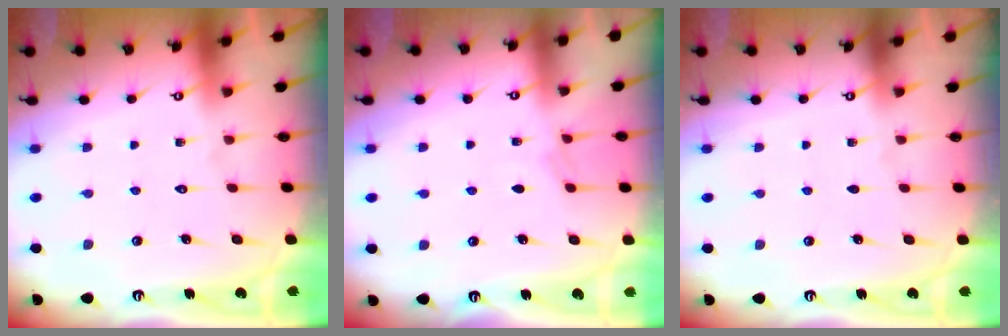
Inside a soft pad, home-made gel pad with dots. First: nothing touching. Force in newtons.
{"total": 1.5, "press": 1.4, "slide": 0.3}
{"total": 0.0}